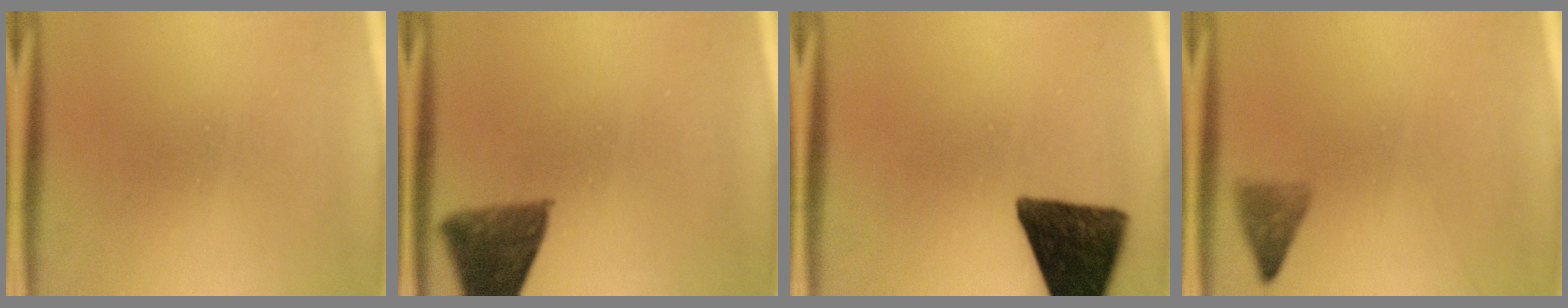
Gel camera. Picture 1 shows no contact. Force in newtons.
{"total": 8.1}
{"total": 14.4}
{"total": 2.0}